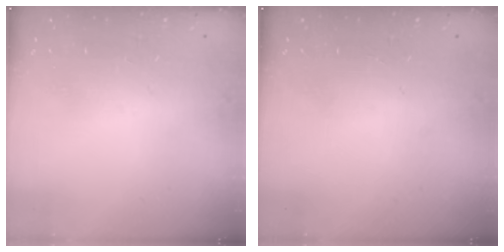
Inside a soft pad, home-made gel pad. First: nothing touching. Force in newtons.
{"total": 0.0}